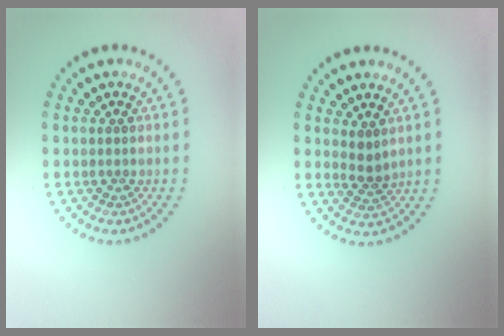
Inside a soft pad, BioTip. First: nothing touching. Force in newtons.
{"total": 1.6, "press": 1.3, "slide": 1.0}